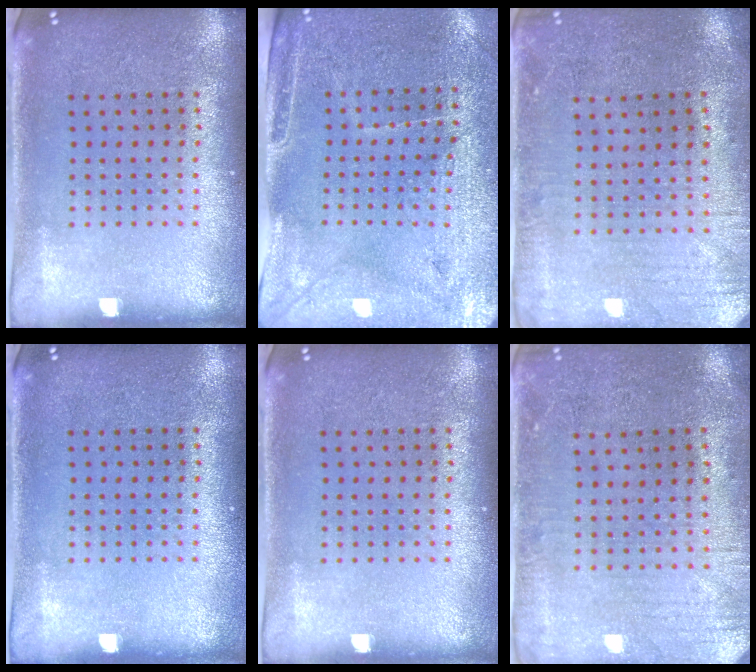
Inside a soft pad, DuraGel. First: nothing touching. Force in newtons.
{"total": 3.0, "press": 2.8, "slide": 1.3}
{"total": 0.5, "press": 0.3, "slide": 0.5}
{"total": 0.0}
{"total": 0.0}
{"total": 0.5, "press": 0.3, "slide": 0.5}